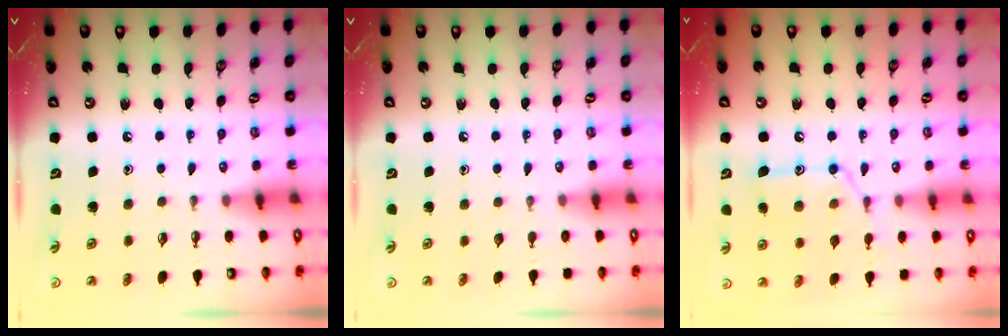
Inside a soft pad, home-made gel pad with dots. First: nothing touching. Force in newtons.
{"total": 0.0}
{"total": 15.1, "press": 15.1, "slide": 1.1}